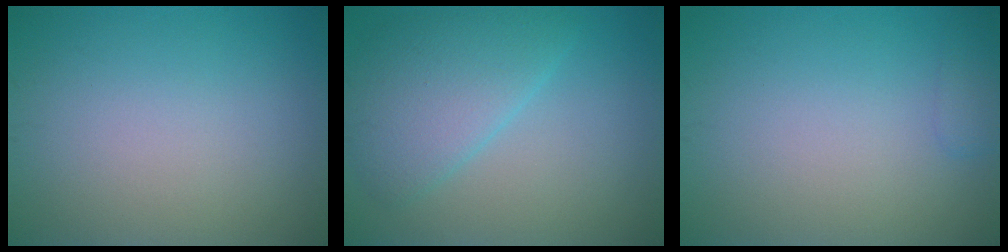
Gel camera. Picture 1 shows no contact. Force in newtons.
{"total": 5.0, "press": 5.0, "slide": 0.2}
{"total": 1.1, "press": 1.1, "slide": 0.1}